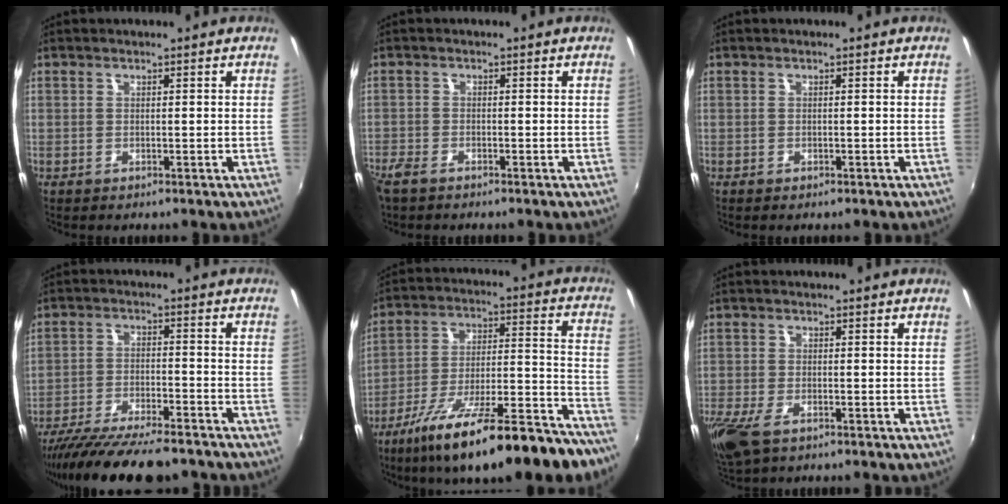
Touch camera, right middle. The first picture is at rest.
{"total": 3.3, "force": [-2.6, 1.3, 1.5], "torque": [-0.041, -0.010, -0.056]}
{"total": 0.5, "force": [-0.4, 0.2, 0.2], "torque": [-0.005, -0.002, -0.007]}
{"total": 17.5, "force": [-14.8, 3.3, 8.7], "torque": [-0.173, -0.039, -0.235]}
{"total": 27.4, "force": [-20.5, 5.3, 17.4], "torque": [-0.260, -0.039, -0.304]}
{"total": 7.6, "force": [-4.6, 3.3, 5.0], "torque": [-0.125, -0.030, -0.088]}